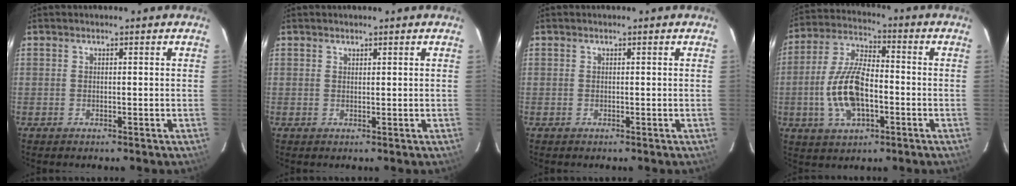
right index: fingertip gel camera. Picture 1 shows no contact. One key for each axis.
{"total": 0.6, "fx": 0.5, "fy": 0.3, "fz": 0.0, "tx": 0.000, "ty": 0.001, "tz": 0.010}
{"total": 0.0}
{"total": 13.1, "fx": -3.0, "fy": 6.2, "fz": 11.2, "tx": -0.235, "ty": 0.007, "tz": -0.053}